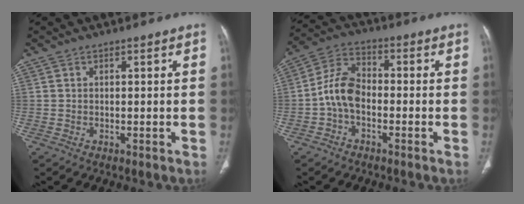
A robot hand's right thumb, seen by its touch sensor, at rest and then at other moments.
{"total": 7.9, "force": [-1.9, 5.0, 5.8], "torque": [-0.107, 0.030, -0.048]}